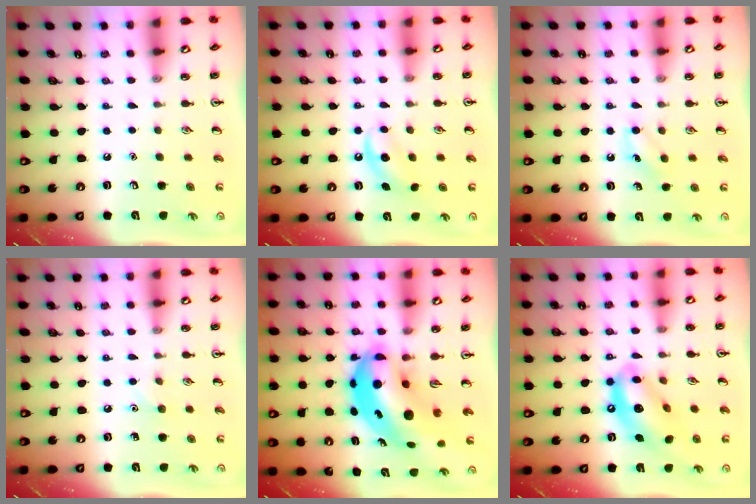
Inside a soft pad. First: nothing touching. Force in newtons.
{"total": 6.0, "press": 5.7, "slide": 1.6}
{"total": 4.9, "press": 4.7, "slide": 1.3}
{"total": 4.1, "press": 3.9, "slide": 1.4}
{"total": 11.7, "press": 11.3, "slide": 3.2}
{"total": 12.6, "press": 12.0, "slide": 3.7}